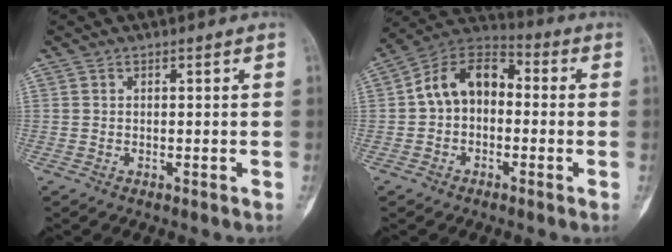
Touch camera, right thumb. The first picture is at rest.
{"total": 11.5, "force": [-0.1, 8.2, 8.0], "torque": [-0.113, 0.040, -0.021]}